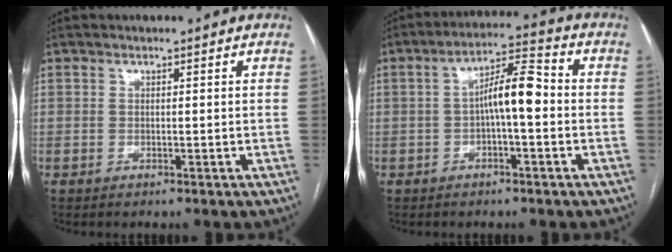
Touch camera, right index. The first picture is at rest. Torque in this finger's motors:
{"motor_torque": [1.06, -0.04, 0.58, 0.14]}